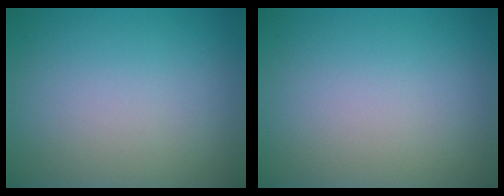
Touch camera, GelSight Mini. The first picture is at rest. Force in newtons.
{"total": 0.0}